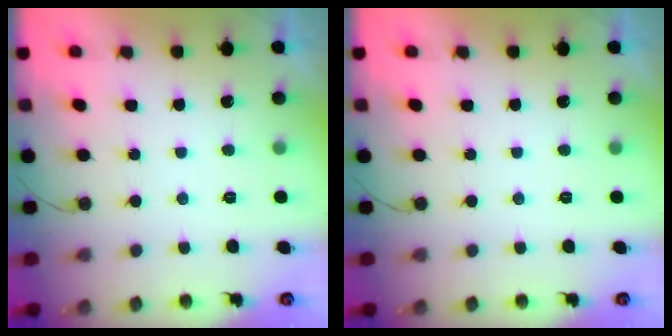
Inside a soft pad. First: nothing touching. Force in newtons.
{"total": 0.0}